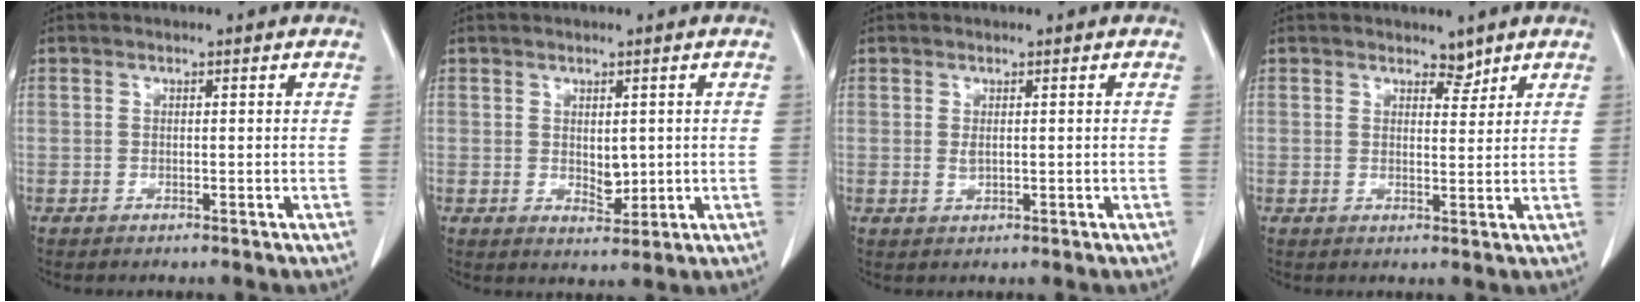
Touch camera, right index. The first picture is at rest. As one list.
[{"total": 3.3, "force": [0.2, 1.9, 2.7], "torque": [-0.041, -0.004, 0.013]}, {"total": 1.4, "force": [0.1, 0.7, 1.2], "torque": [-0.024, -0.001, 0.007]}, {"total": 2.3, "force": [2.0, 1.1, 0.5], "torque": [-0.005, -0.002, 0.030]}]